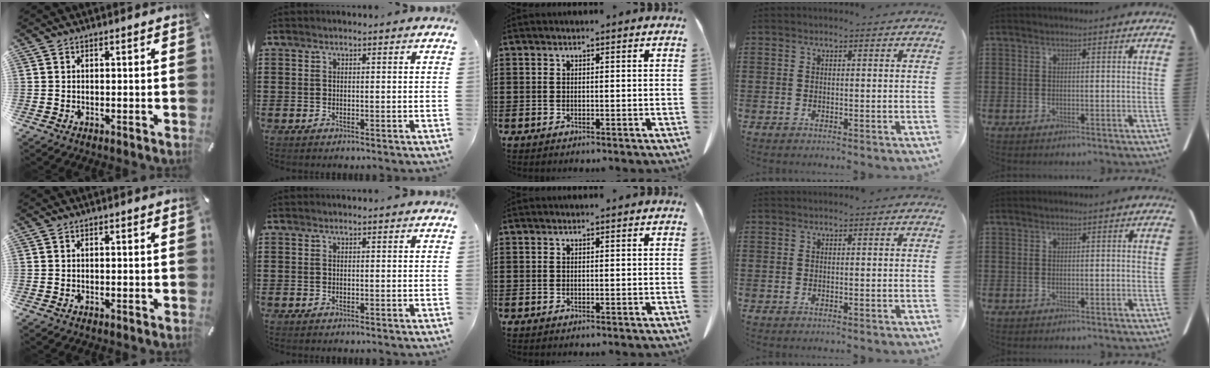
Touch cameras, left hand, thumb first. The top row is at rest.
{}